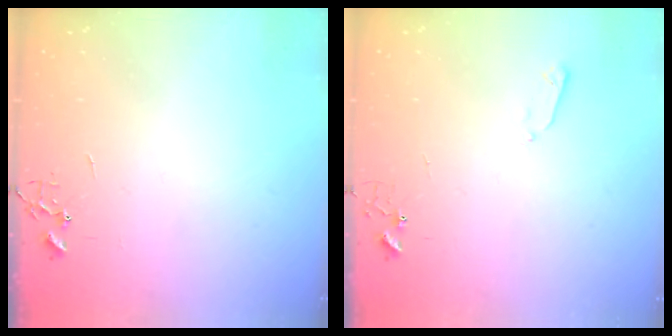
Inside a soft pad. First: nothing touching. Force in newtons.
{"total": 3.3, "press": 3.2, "slide": 0.6}